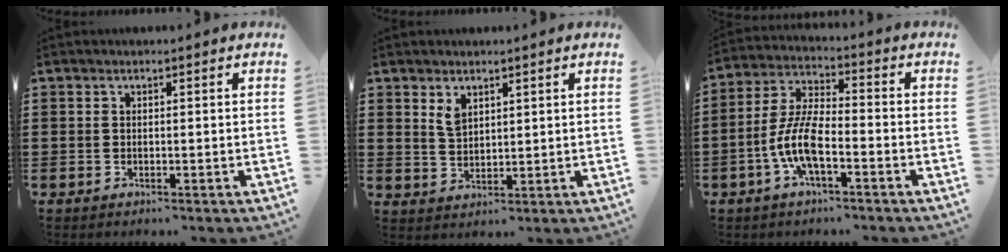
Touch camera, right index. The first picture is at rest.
{"total": 2.9, "force": [1.9, 1.6, 1.4], "torque": [-0.034, 0.003, 0.036]}
{"total": 8.1, "force": [-3.2, 2.4, 7.0], "torque": [-0.175, -0.014, -0.067]}